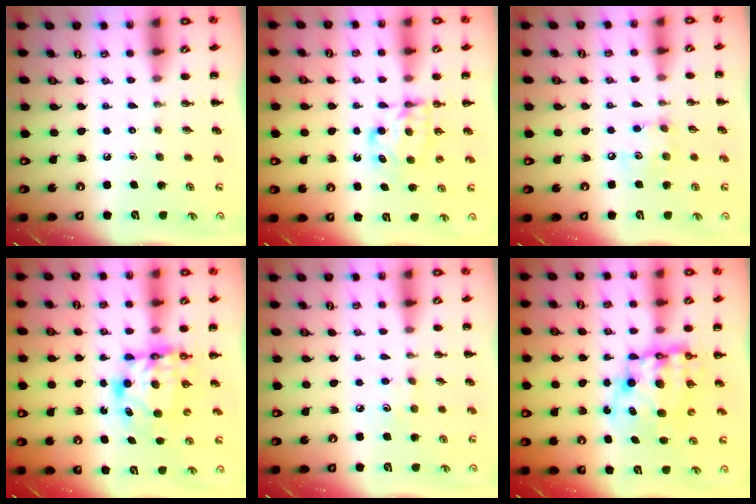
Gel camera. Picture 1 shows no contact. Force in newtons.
{"total": 6.5, "press": 6.4, "slide": 0.7}
{"total": 6.4, "press": 6.4, "slide": 0.6}
{"total": 6.8, "press": 6.7, "slide": 1.3}
{"total": 5.4, "press": 5.2, "slide": 1.3}
{"total": 11.0, "press": 10.5, "slide": 3.1}